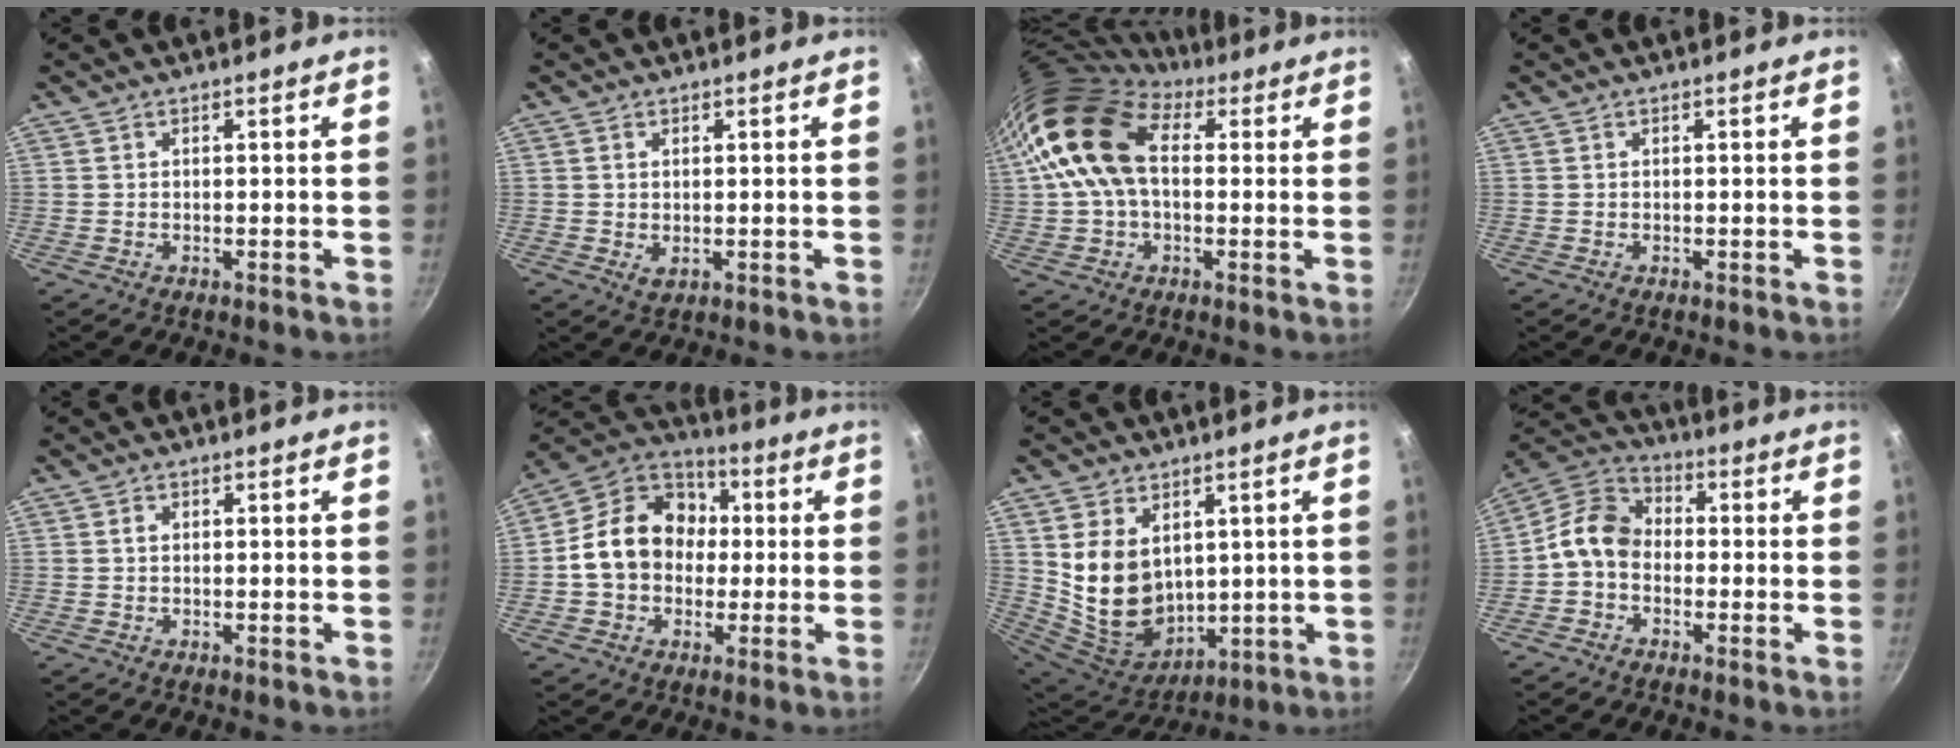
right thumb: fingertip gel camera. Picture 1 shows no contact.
{"total": 1.7, "force": [0.4, 1.1, 1.3], "torque": [-0.021, -0.005, 0.008]}
{"total": 15.4, "force": [3.0, 10.1, 11.2], "torque": [-0.199, 0.021, 0.038]}
{"total": 0.0}
{"total": 1.1, "force": [0.2, 0.9, 0.7], "torque": [-0.011, 0.005, 0.004]}
{"total": 16.5, "force": [0.4, 13.4, 9.7], "torque": [-0.127, 0.040, -0.008]}
{"total": 15.1, "force": [3.6, 11.0, 9.7], "torque": [-0.156, -0.039, 0.094]}
{"total": 8.7, "force": [-1.5, 6.9, 5.2], "torque": [-0.079, 0.037, -0.053]}